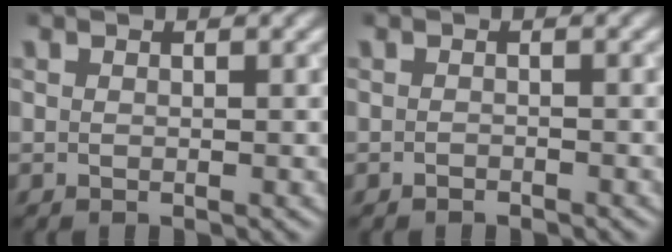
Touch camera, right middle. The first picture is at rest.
{"total": 0.6, "force": [-0.5, 0.2, 0.1], "torque": [-0.001, -0.001, -0.009]}